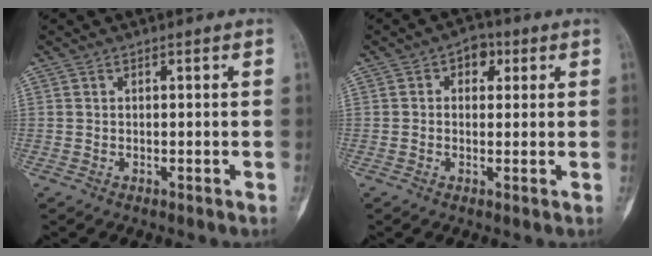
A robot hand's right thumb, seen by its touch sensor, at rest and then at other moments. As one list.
[{"total": 4.0, "force": [1.4, 2.9, 2.4], "torque": [-0.008, 0.003, 0.013]}]